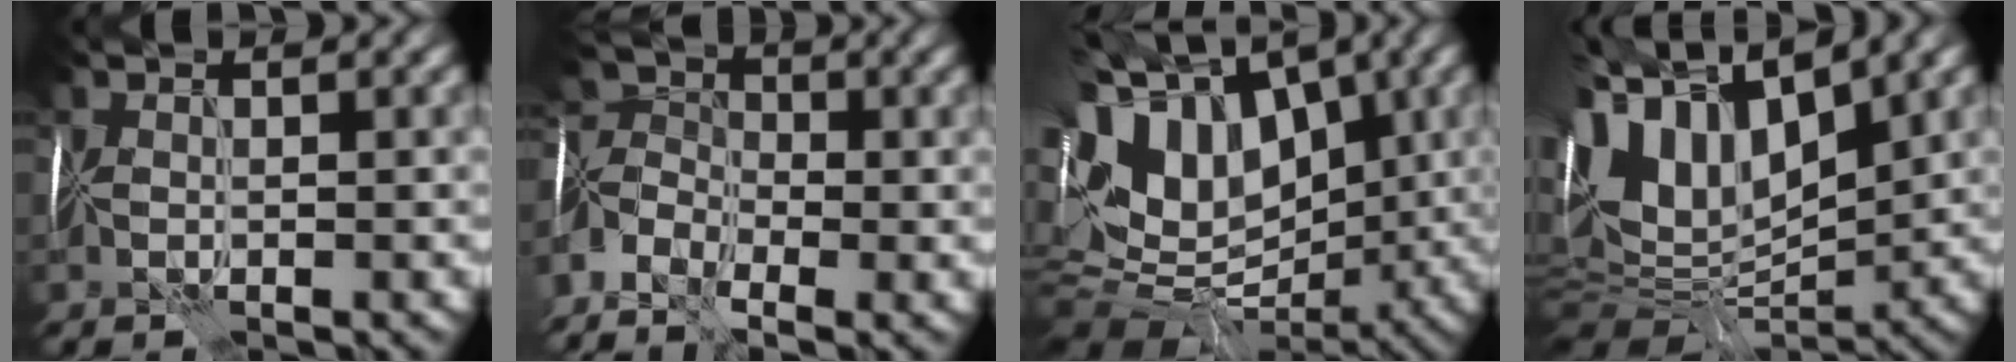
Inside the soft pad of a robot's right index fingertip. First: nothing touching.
{"total": 7.3, "force": [-4.0, 4.2, 4.4], "torque": [-0.104, -0.004, -0.089]}
{"total": 14.3, "force": [2.5, 10.3, 9.6], "torque": [-0.166, 0.020, 0.062]}
{"total": 13.2, "force": [4.9, 7.0, 10.0], "torque": [-0.219, 0.034, 0.077]}